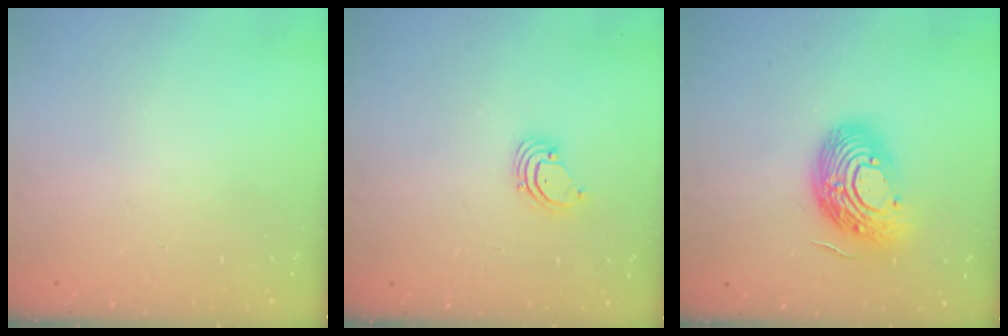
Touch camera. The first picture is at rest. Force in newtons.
{"total": 1.5, "press": 1.5, "slide": 0.1}
{"total": 16.1, "press": 16.1, "slide": 1.3}